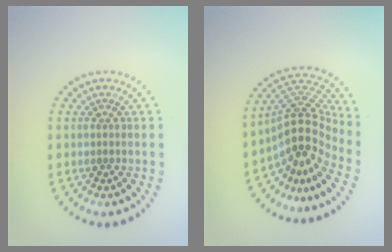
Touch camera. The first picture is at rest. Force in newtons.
{"total": 5.1, "press": 3.6, "slide": 3.6}